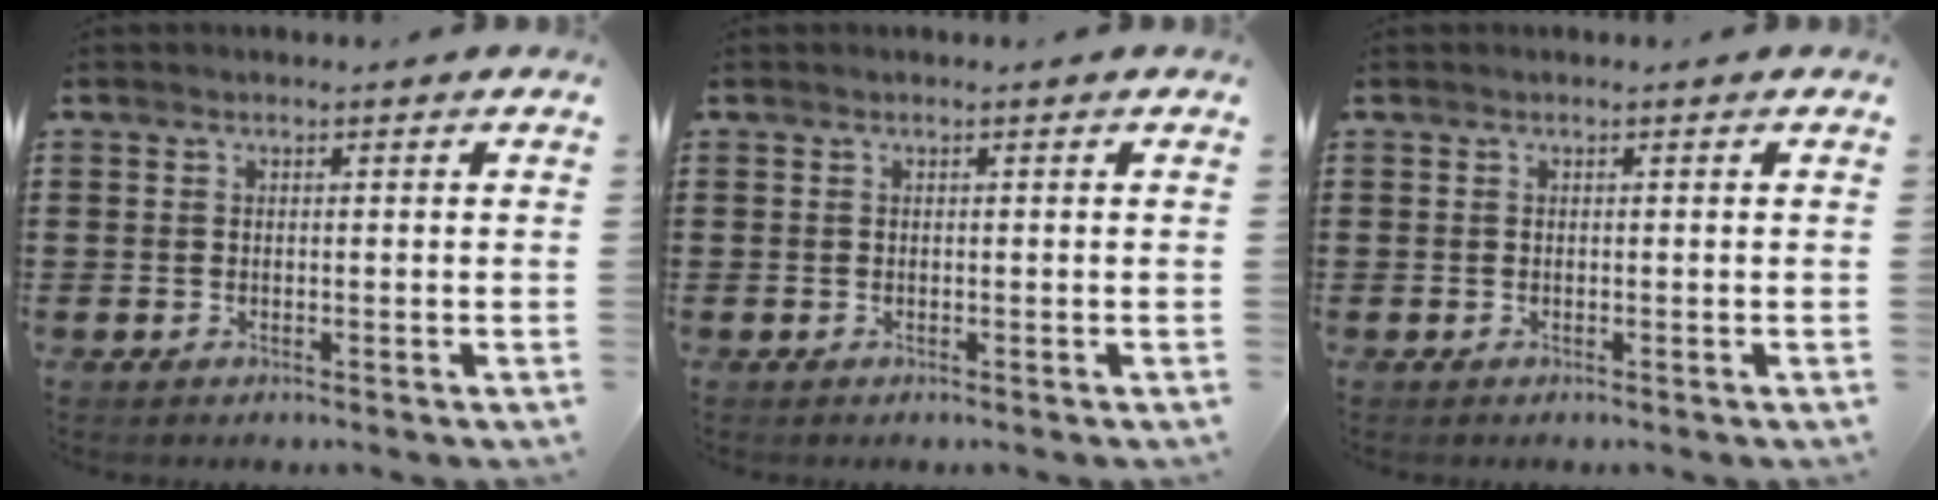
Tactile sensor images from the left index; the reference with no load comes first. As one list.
[{"total": 0.0}, {"total": 0.0}]